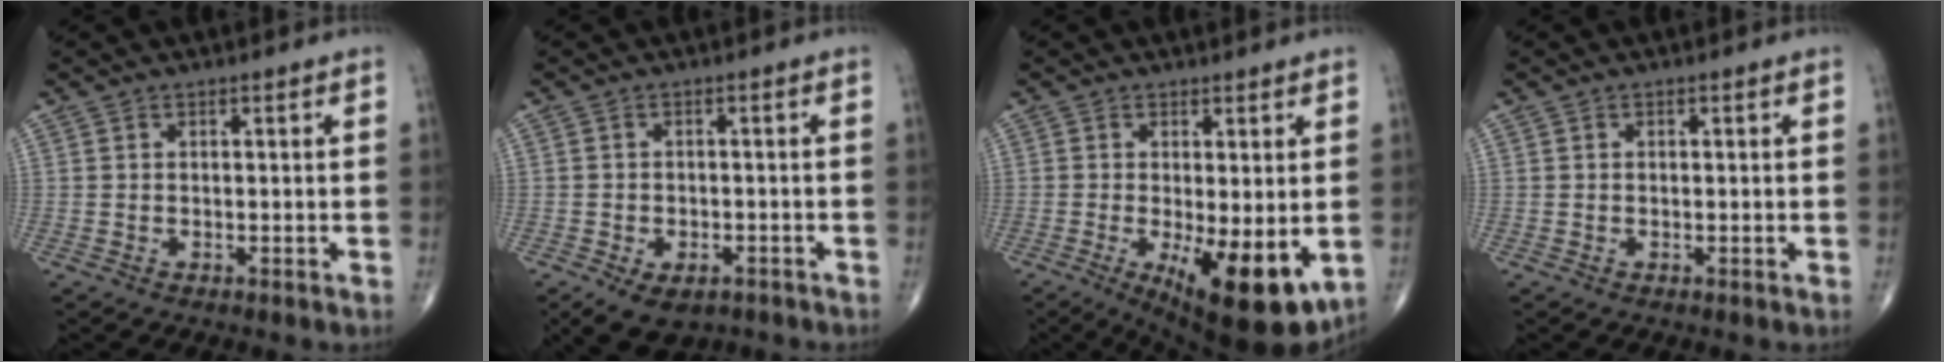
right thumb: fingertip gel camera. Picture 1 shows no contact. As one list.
[{"total": 8.0, "force": [-4.6, 4.8, 4.4], "torque": [-0.061, 0.013, -0.065]}, {"total": 13.6, "force": [-3.3, 4.8, 12.3], "torque": [-0.178, -0.028, -0.035]}, {"total": 0.0}]